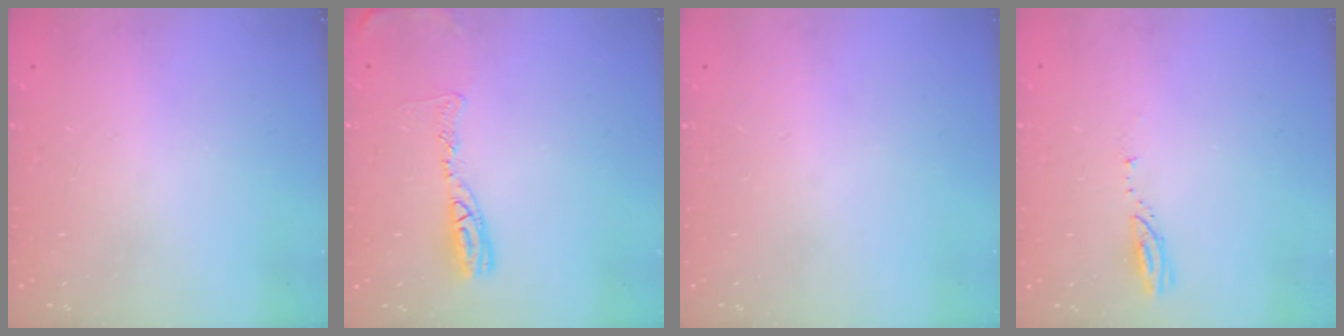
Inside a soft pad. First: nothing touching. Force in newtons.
{"total": 9.2, "press": 9.2, "slide": 0.9}
{"total": 0.0}
{"total": 2.9, "press": 2.9, "slide": 0.2}